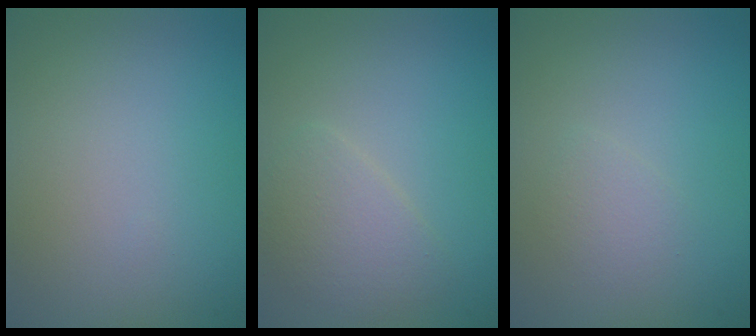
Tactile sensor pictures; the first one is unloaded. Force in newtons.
{"total": 2.5, "press": 2.5, "slide": 0.1}
{"total": 1.1, "press": 1.1, "slide": 0.0}